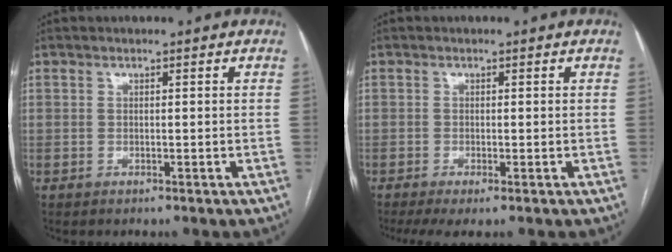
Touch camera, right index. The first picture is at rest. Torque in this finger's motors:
{"motor_torque": [0.63, -0.45, 0.19, 0.05]}